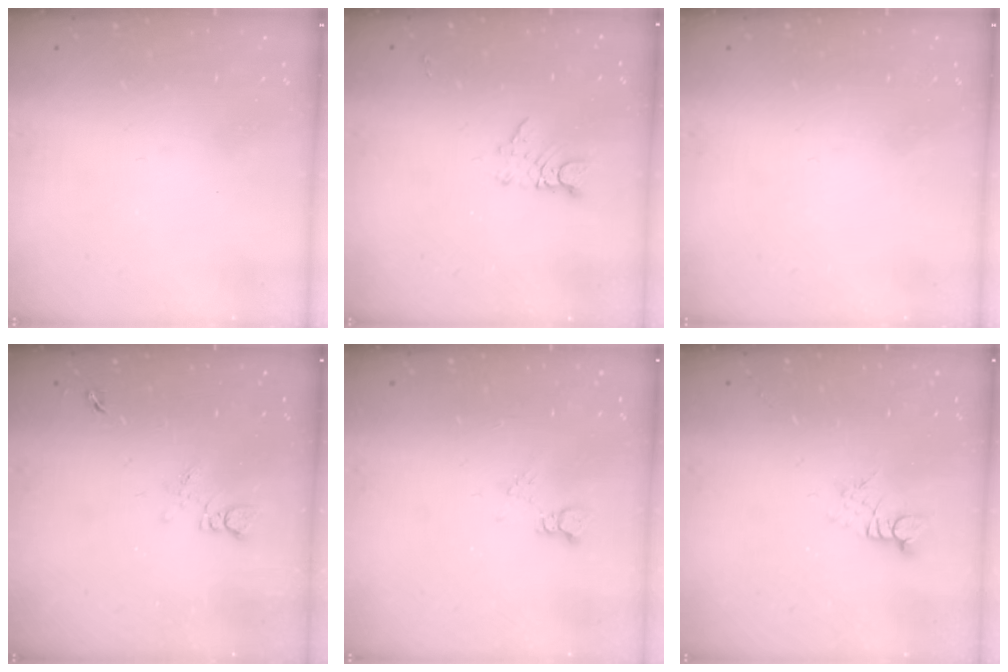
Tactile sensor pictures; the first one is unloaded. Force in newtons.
{"total": 3.0, "press": 3.0, "slide": 0.4}
{"total": 0.0}
{"total": 3.5, "press": 3.5, "slide": 0.5}
{"total": 4.1, "press": 4.0, "slide": 0.5}
{"total": 2.6, "press": 2.6, "slide": 0.3}